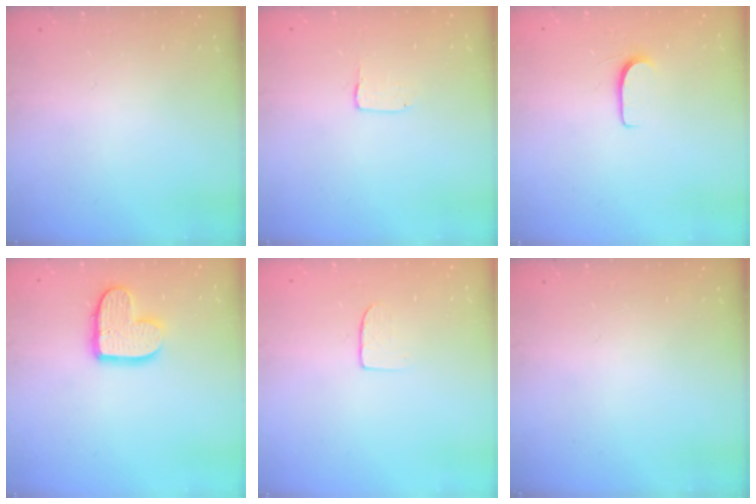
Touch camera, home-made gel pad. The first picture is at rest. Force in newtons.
{"total": 2.0, "press": 2.0, "slide": 0.1}
{"total": 5.1, "press": 5.1, "slide": 0.6}
{"total": 12.2, "press": 12.2, "slide": 0.8}
{"total": 4.7, "press": 4.7, "slide": 0.4}
{"total": 0.0}